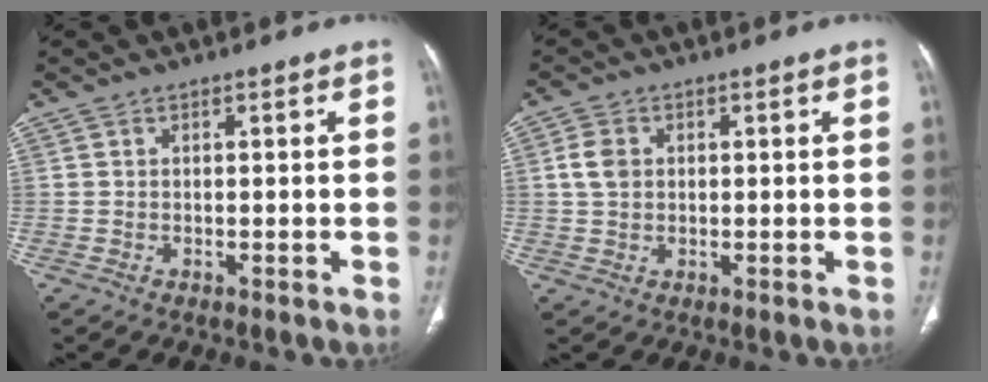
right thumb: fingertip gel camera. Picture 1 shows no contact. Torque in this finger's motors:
{"motor_torque": [-0.12, 0.02, 0.57, -0.48, 0.01]}